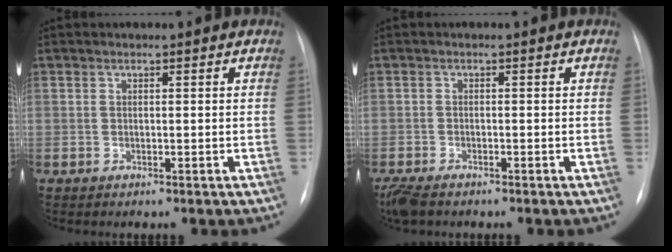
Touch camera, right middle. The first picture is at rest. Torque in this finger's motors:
{"motor_torque": [-0.02, 0.02, 0.01, 0.01]}